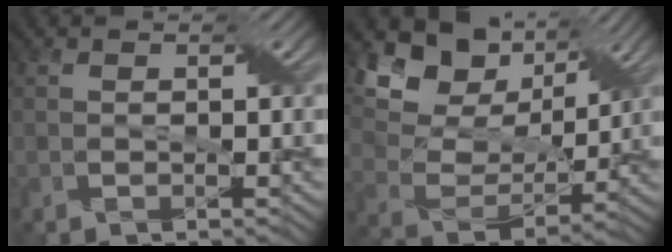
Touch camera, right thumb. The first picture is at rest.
{"total": 14.4, "force": [7.6, 9.0, 8.3], "torque": [-0.192, 0.021, 0.124]}